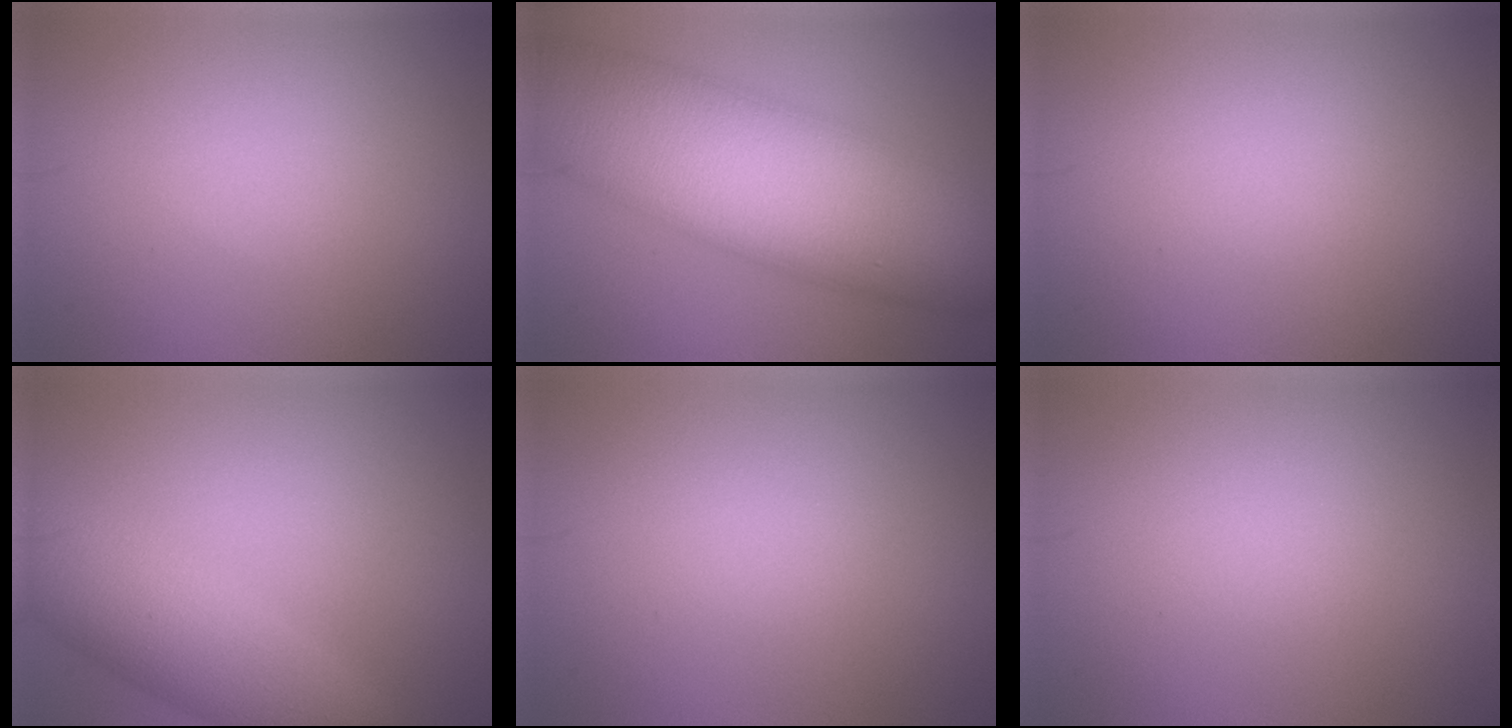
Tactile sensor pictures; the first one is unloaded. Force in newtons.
{"total": 14.3, "press": 14.3, "slide": 0.2}
{"total": 0.0}
{"total": 6.6, "press": 6.6, "slide": 0.1}
{"total": 0.0}
{"total": 0.0}